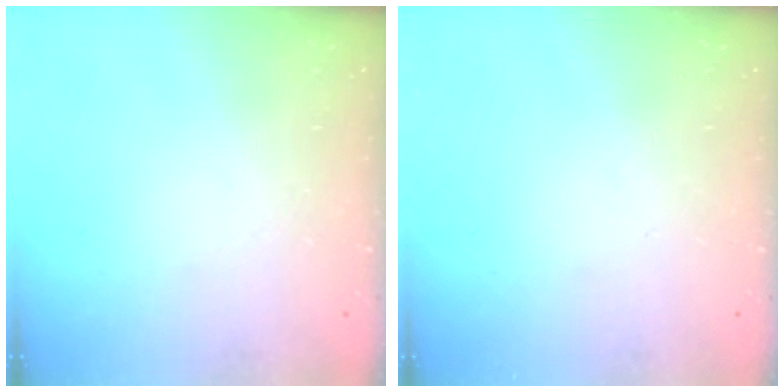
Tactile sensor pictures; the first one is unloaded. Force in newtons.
{"total": 0.0}